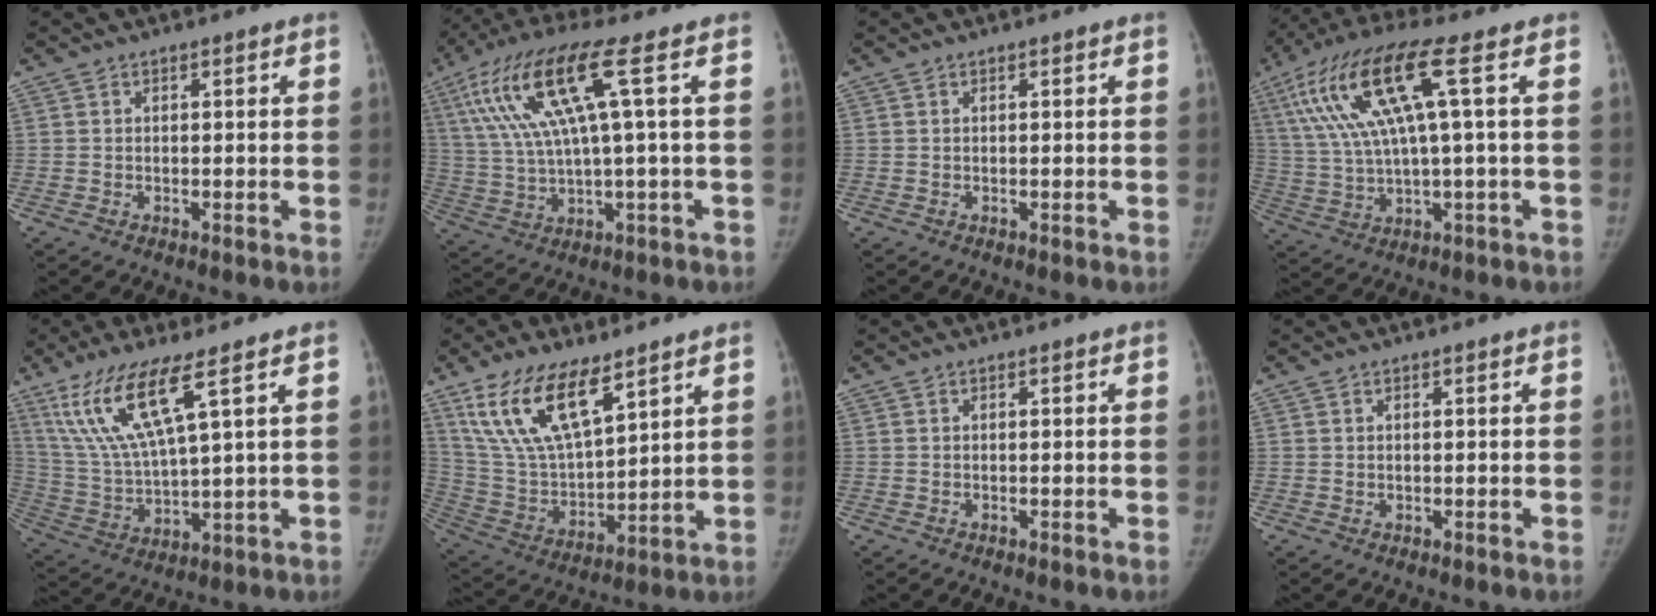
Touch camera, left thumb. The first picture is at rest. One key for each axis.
{"total": 15.3, "fx": 4.9, "fy": 1.7, "fz": 14.4, "tx": -0.326, "ty": 0.013, "tz": 0.096}
{"total": 0.0}
{"total": 16.5, "fx": 5.0, "fy": 2.5, "fz": 15.5, "tx": -0.349, "ty": 0.018, "tz": 0.095}
{"total": 14.1, "fx": 7.6, "fy": 2.1, "fz": 11.6, "tx": -0.262, "ty": -0.036, "tz": 0.163}
{"total": 17.2, "fx": 10.6, "fy": 6.8, "fz": 11.7, "tx": -0.203, "ty": -0.044, "tz": 0.218}
{"total": 0.0}
{"total": 0.0}